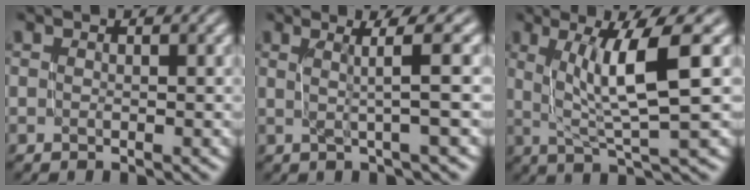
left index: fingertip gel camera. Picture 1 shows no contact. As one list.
[{"total": 3.6, "force": [0.9, 0.4, 3.5], "torque": [-0.054, 0.013, 0.013]}, {"total": 6.8, "force": [1.7, 1.3, 6.4], "torque": [-0.095, 0.000, 0.032]}]